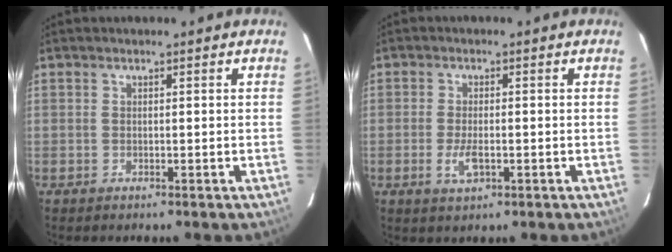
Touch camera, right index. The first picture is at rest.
{"total": 3.8, "force": [-1.2, 1.4, 3.3], "torque": [-0.070, -0.006, -0.022]}